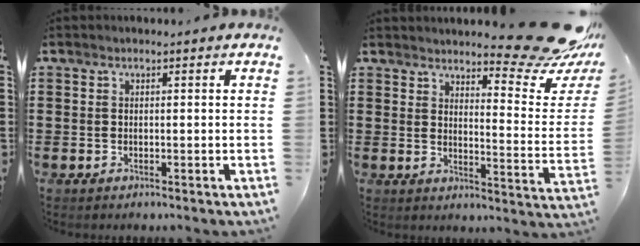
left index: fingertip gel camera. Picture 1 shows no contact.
{"total": 11.2, "force": [9.7, 1.0, 5.5], "torque": [-0.077, -0.075, 0.162]}